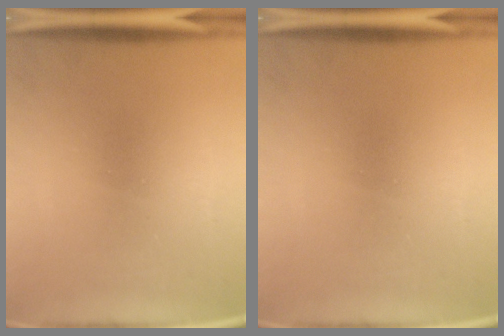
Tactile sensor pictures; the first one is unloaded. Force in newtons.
{"total": 0.0}